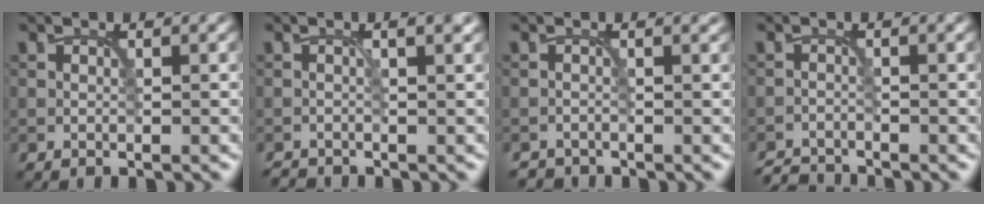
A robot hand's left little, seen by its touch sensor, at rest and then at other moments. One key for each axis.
{"total": 1.8, "fx": -0.7, "fy": 0.6, "fz": 1.5, "tx": -0.021, "ty": -0.002, "tz": -0.017}
{"total": 1.2, "fx": -1.1, "fy": 0.6, "fz": 0.1, "tx": 0.003, "ty": -0.009, "tz": -0.020}
{"total": 2.2, "fx": -2.1, "fy": 0.2, "fz": 0.3, "tx": 0.000, "ty": -0.005, "tz": -0.045}